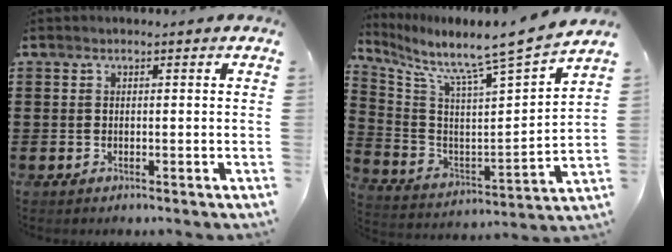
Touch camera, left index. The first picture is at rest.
{"total": 7.8, "force": [7.1, -0.5, 3.2], "torque": [-0.089, -0.075, 0.104]}